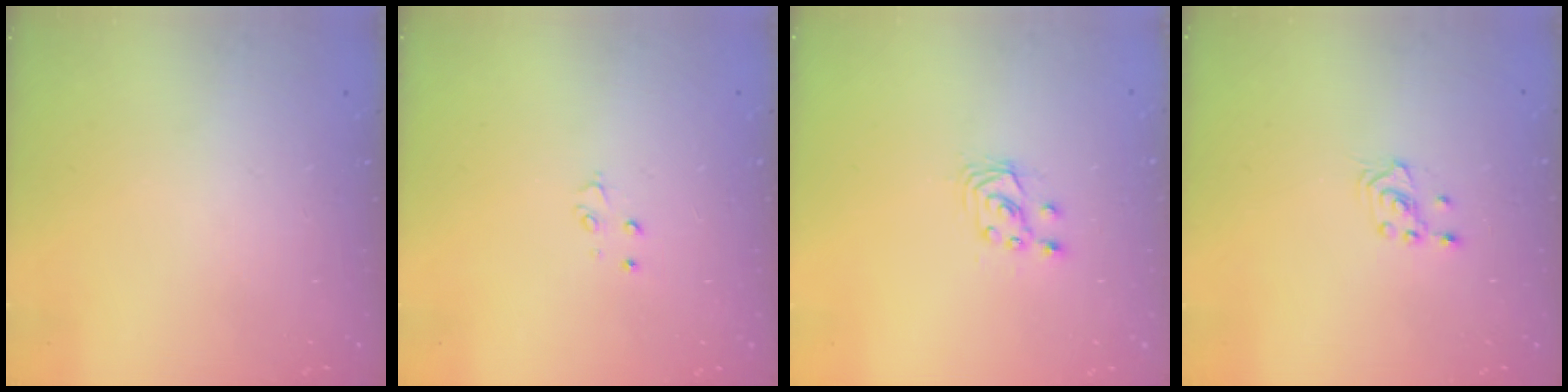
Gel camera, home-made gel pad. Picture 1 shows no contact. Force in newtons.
{"total": 2.8, "press": 2.8, "slide": 0.3}
{"total": 2.9, "press": 2.9, "slide": 0.2}
{"total": 2.1, "press": 2.1, "slide": 0.1}